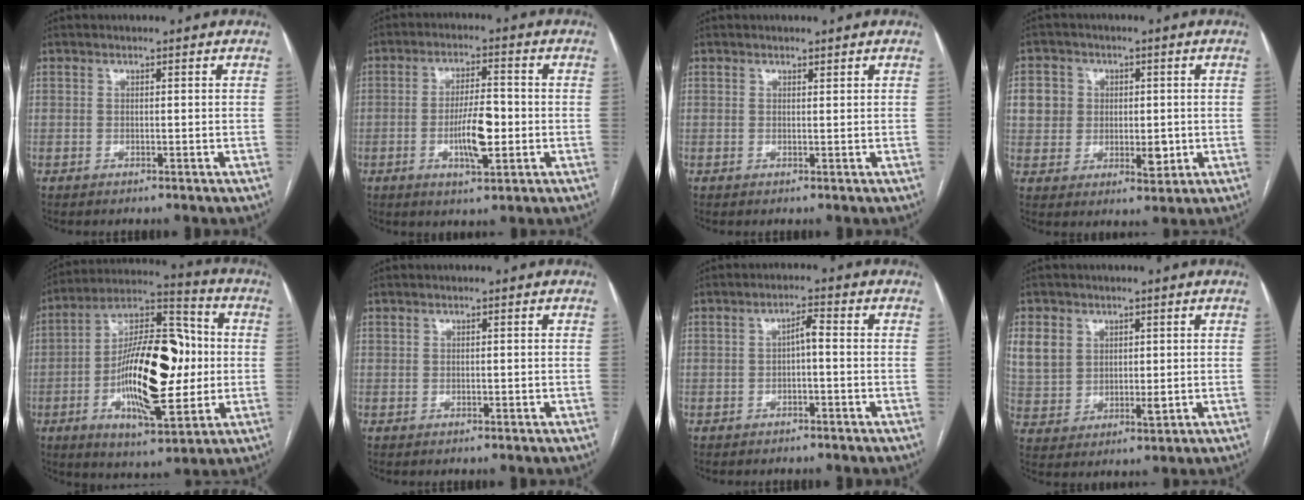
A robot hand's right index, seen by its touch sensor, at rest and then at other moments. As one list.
[{"total": 7.5, "force": [-1.6, 1.9, 7.1], "torque": [-0.131, -0.001, -0.027]}, {"total": 0.6, "force": [0.6, 0.1, 0.2], "torque": [-0.008, -0.003, 0.009]}, {"total": 7.4, "force": [1.0, 6.6, 3.2], "torque": [-0.043, 0.007, 0.024]}, {"total": 20.6, "force": [-1.6, 7.1, 19.3], "torque": [-0.335, 0.016, -0.029]}, {"total": 0.6, "force": [0.2, 0.4, 0.4], "torque": [-0.010, 0.002, 0.006]}, {"total": 2.4, "force": [-0.2, 0.6, 2.3], "torque": [-0.041, 0.011, -0.003]}, {"total": 9.3, "force": [3.7, 7.5, 4.1], "torque": [-0.096, 0.007, 0.085]}]